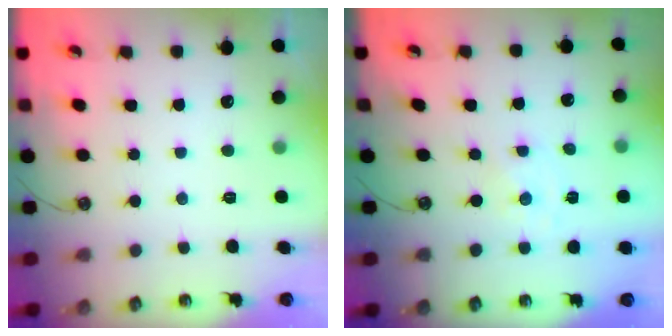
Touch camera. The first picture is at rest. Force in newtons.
{"total": 0.0}